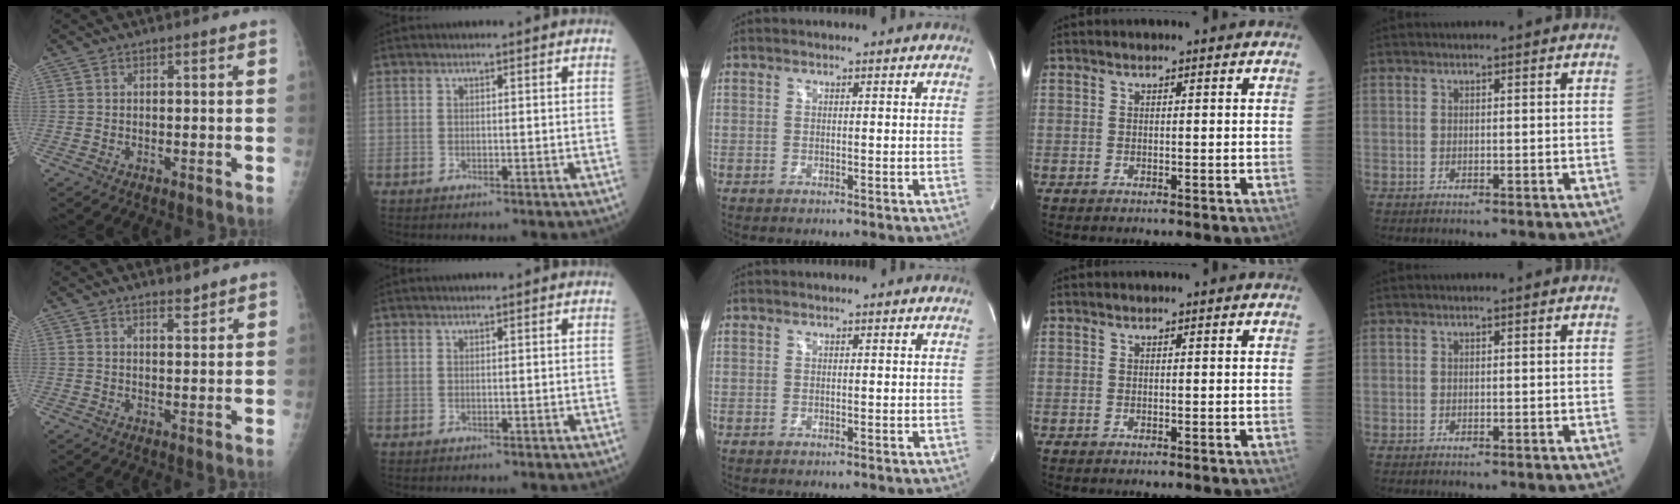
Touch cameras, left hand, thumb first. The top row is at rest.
{"thumb": {"total": 2.1, "force": [1.9, 0.6, 0.7], "torque": [-0.001, -0.016, 0.029]}, "index": {"total": 1.0, "force": [0.8, -0.2, 0.5], "torque": [-0.009, 0.012, 0.020]}}